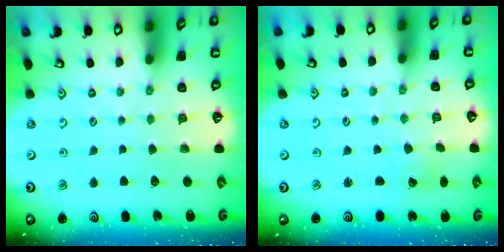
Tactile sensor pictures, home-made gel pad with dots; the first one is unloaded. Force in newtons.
{"total": 1.0, "press": 1.0, "slide": 0.1}